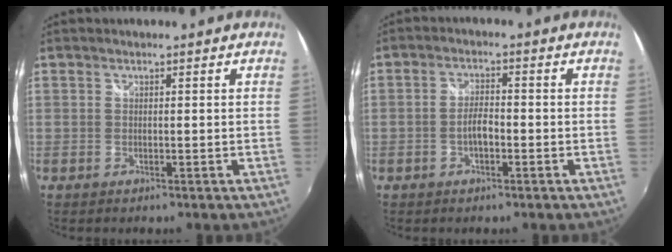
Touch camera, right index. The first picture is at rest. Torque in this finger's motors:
{"motor_torque": [0.09, -0.07, 0.06, 0.03]}